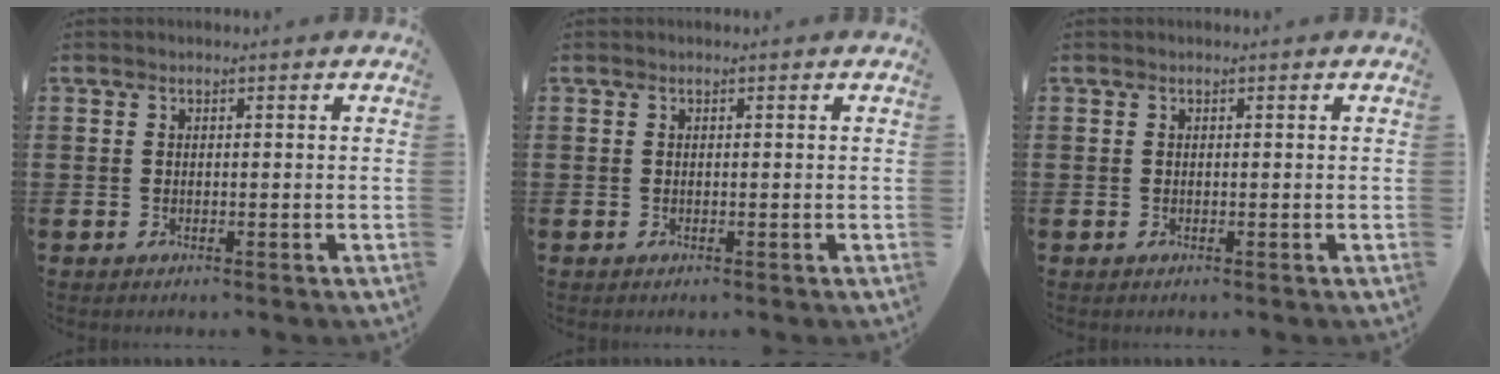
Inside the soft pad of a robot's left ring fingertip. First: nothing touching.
{"total": 0.0}
{"total": 0.0}